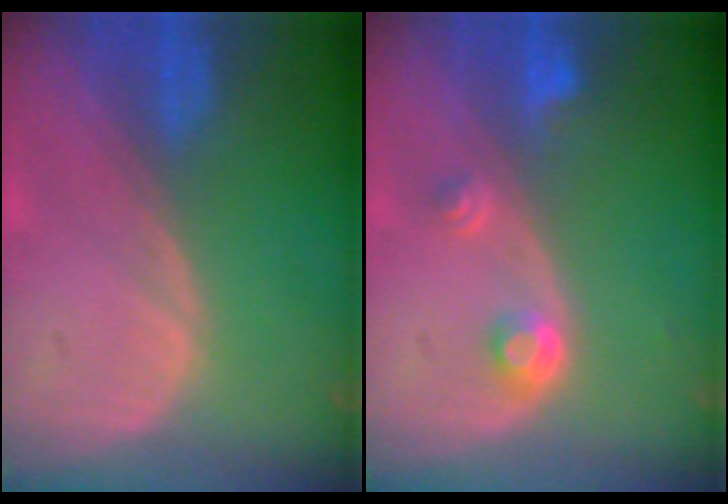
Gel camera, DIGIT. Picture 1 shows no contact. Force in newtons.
{"total": 2.9, "press": 2.7, "slide": 1.0}